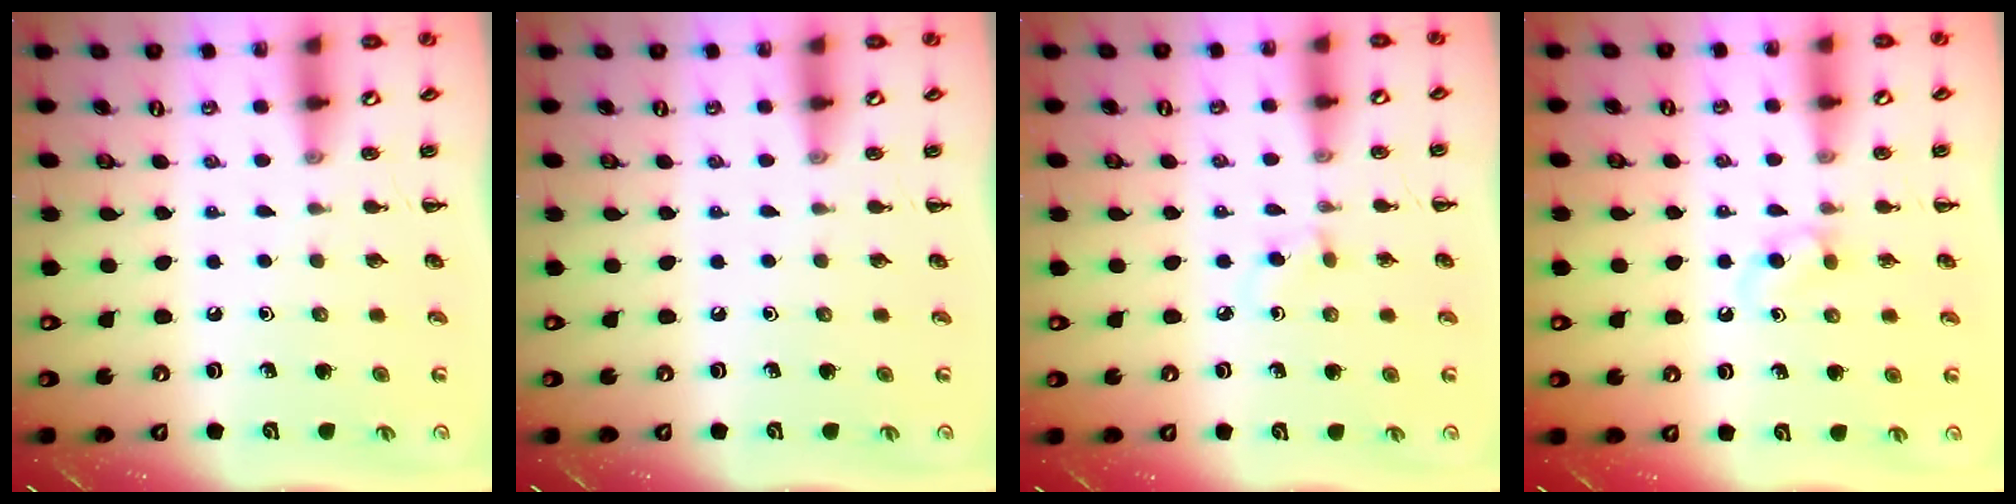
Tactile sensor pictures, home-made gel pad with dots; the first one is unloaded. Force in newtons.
{"total": 0.0}
{"total": 1.8, "press": 1.6, "slide": 0.8}
{"total": 3.7, "press": 3.4, "slide": 1.6}